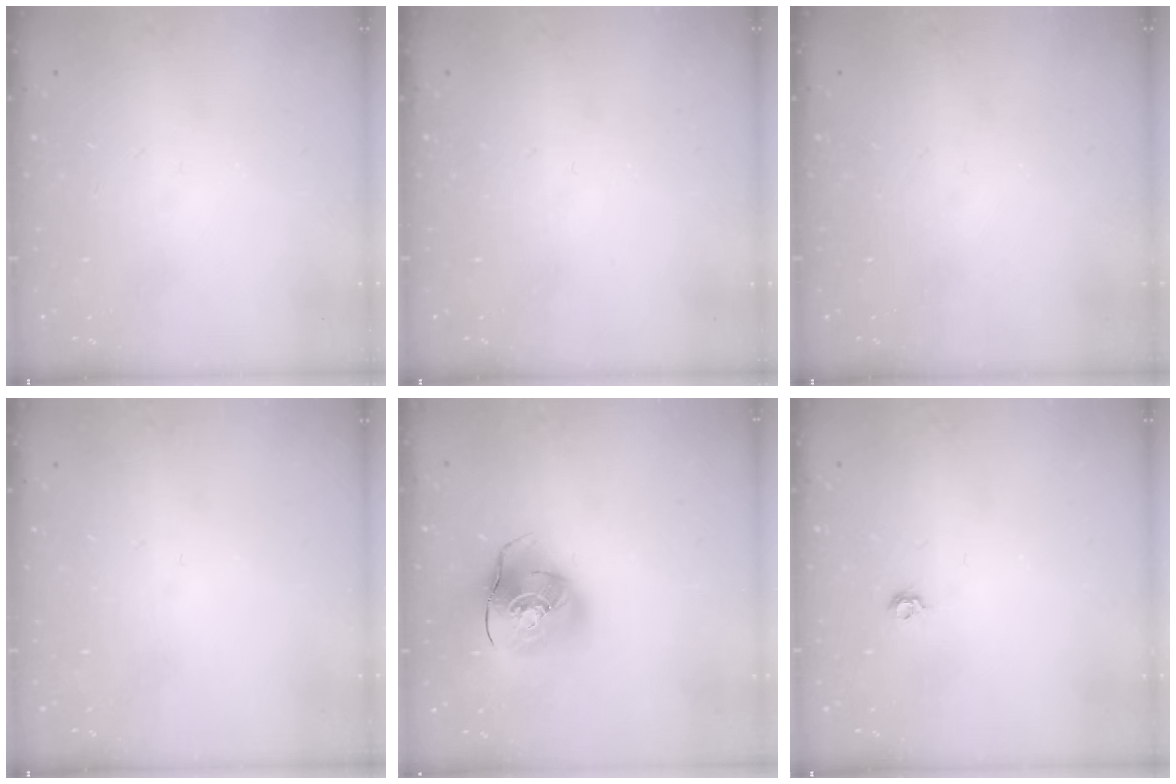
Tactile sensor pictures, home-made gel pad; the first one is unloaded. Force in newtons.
{"total": 0.0}
{"total": 0.0}
{"total": 0.0}
{"total": 14.3, "press": 14.1, "slide": 2.3}
{"total": 4.6, "press": 4.6, "slide": 0.7}